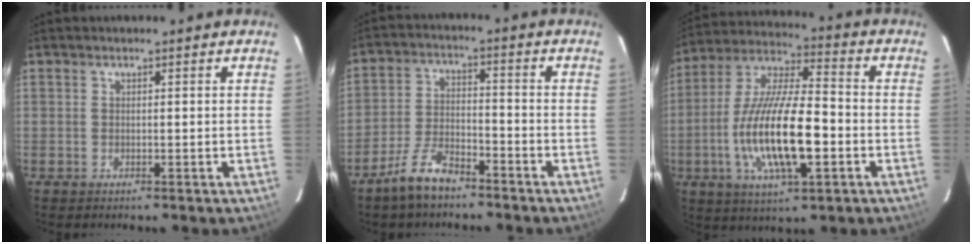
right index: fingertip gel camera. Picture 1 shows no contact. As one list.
[{"total": 8.1, "force": [-6.3, 2.8, 4.2], "torque": [-0.098, 0.005, -0.117]}, {"total": 18.4, "force": [-4.6, 5.6, 17.0], "torque": [-0.339, -0.010, -0.085]}]